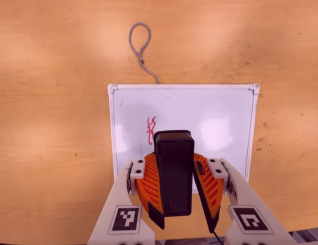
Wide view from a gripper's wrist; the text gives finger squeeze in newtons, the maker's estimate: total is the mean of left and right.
{"total": 9.6, "left": 9.6, "right": 9.5}